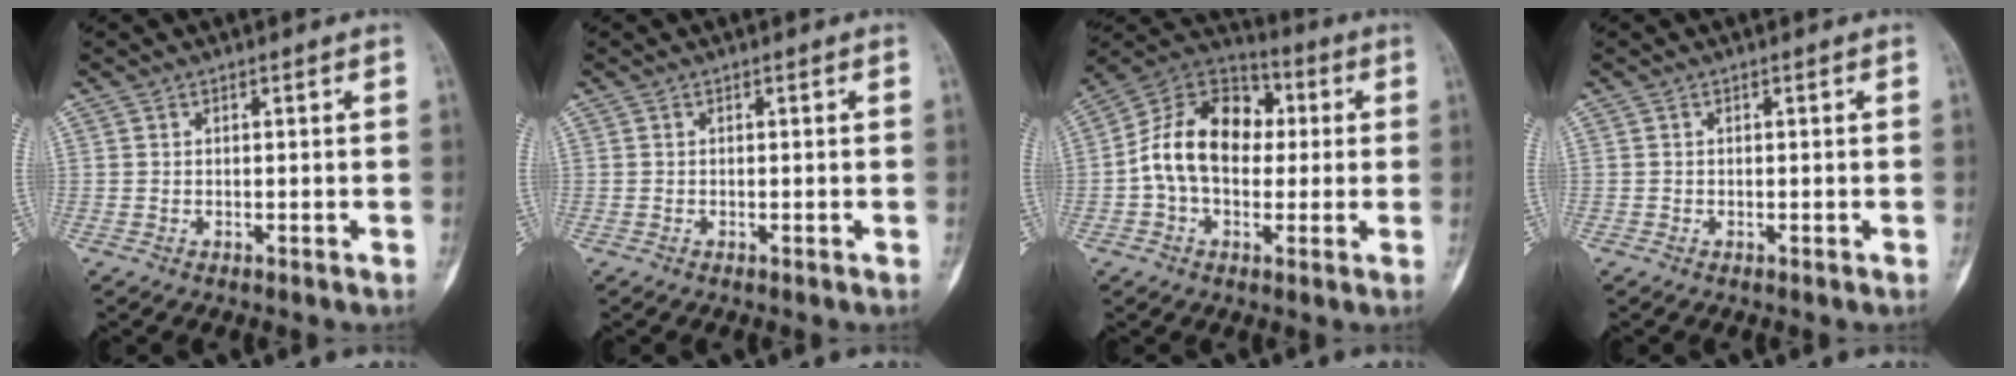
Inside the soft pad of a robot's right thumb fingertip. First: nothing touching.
{"total": 0.0}
{"total": 15.9, "force": [0.4, 11.2, 11.2], "torque": [-0.170, 0.038, -0.003]}
{"total": 0.0}